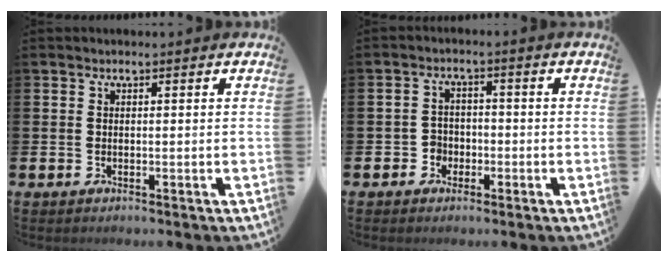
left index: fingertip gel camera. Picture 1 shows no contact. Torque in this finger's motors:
{"motor_torque": [-0.03, 0.05, -0.08, -0.01]}